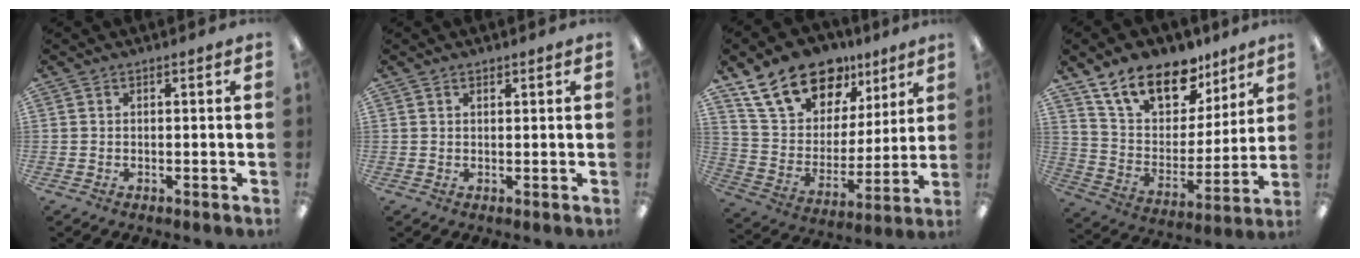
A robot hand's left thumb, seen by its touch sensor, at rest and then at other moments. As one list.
[{"total": 0.9, "force": [0.8, 0.4, 0.2], "torque": [-0.006, 0.000, 0.015]}, {"total": 19.3, "force": [13.3, 11.3, 8.1], "torque": [-0.148, -0.075, 0.245]}, {"total": 17.4, "force": [12.4, 9.1, 8.1], "torque": [-0.147, -0.072, 0.225]}]